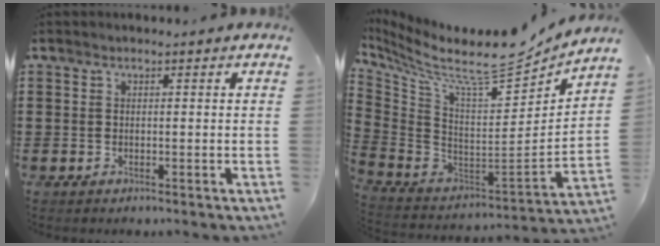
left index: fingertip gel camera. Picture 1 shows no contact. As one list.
[{"total": 10.7, "force": [8.5, 1.8, 6.1], "torque": [-0.136, -0.075, 0.142]}]